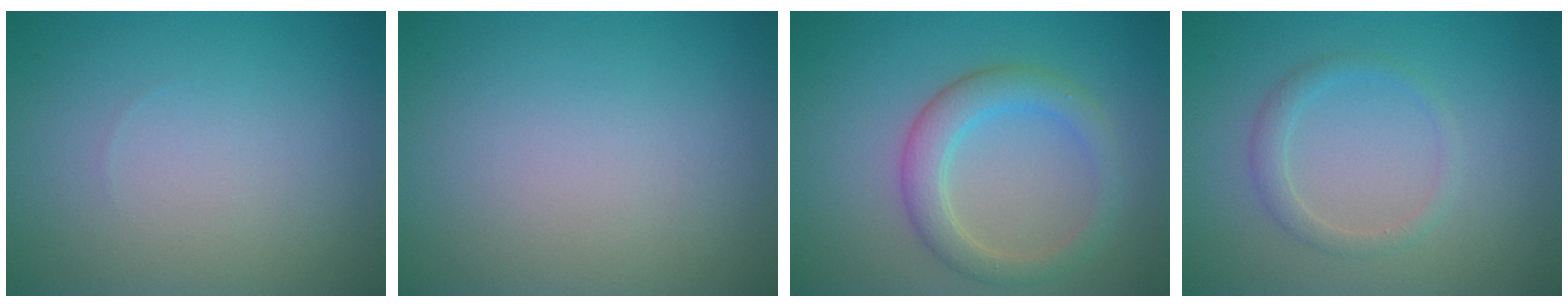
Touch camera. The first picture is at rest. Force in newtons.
{"total": 0.0}
{"total": 3.5, "press": 3.5, "slide": 0.3}
{"total": 1.6, "press": 1.6, "slide": 0.1}